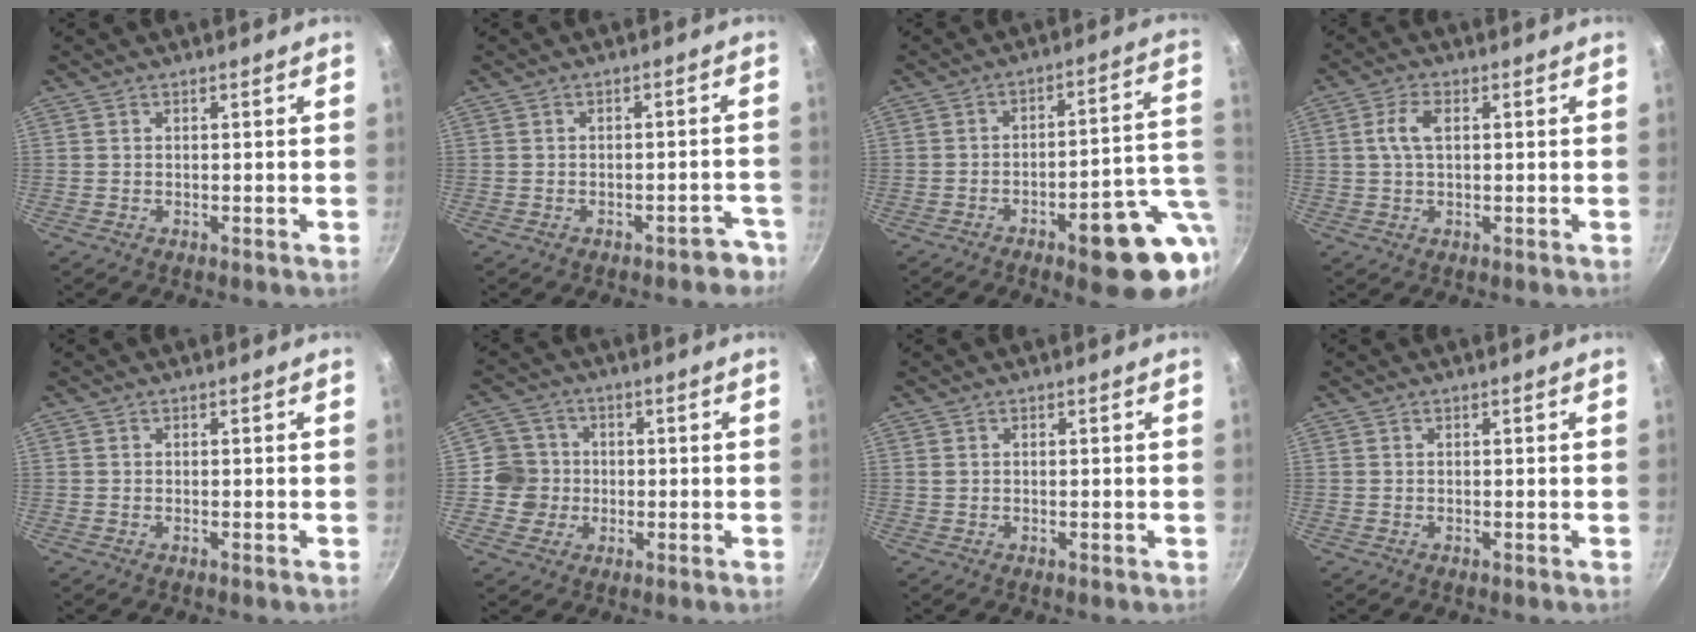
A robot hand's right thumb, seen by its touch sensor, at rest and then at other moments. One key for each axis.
{"total": 3.4, "fx": -2.7, "fy": 1.7, "fz": 1.4, "tx": -0.004, "ty": 0.034, "tz": -0.031}
{"total": 18.9, "fx": -7.1, "fy": 5.5, "fz": 16.6, "tx": -0.153, "ty": 0.047, "tz": -0.086}
{"total": 4.6, "fx": 0.9, "fy": 2.4, "fz": 3.8, "tx": -0.087, "ty": 0.009, "tz": 0.016}
{"total": 0.0}
{"total": 6.8, "fx": -0.6, "fy": 6.8, "fz": 0.9, "tx": 0.015, "ty": 0.014, "tz": -0.018}
{"total": 0.6, "fx": 0.1, "fy": 0.4, "fz": 0.4, "tx": -0.011, "ty": 0.000, "tz": 0.007}
{"total": 0.0}